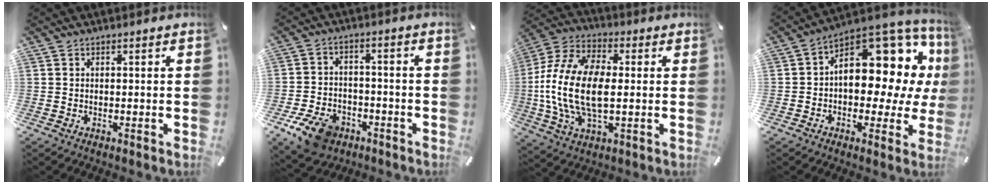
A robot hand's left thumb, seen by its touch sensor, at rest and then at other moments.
{"total": 10.1, "force": [-5.9, 6.6, 4.9], "torque": [-0.095, 0.040, -0.102]}
{"total": 16.9, "force": [-0.8, 9.5, 13.9], "torque": [-0.308, -0.005, -0.014]}
{"total": 14.3, "force": [5.0, 9.2, 9.8], "torque": [-0.118, -0.063, 0.086]}